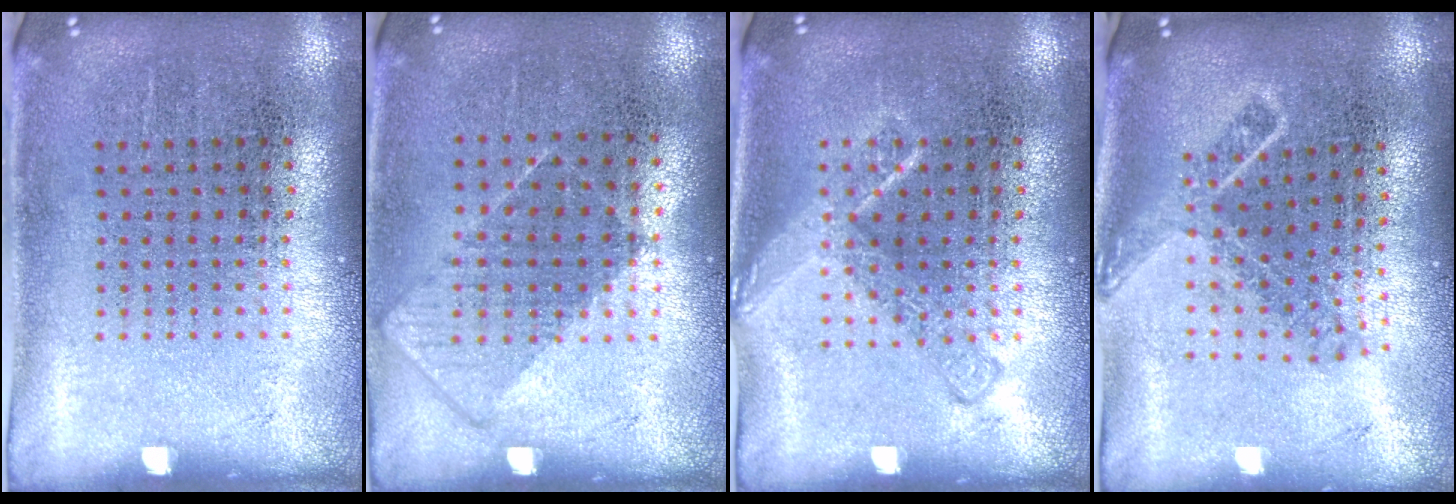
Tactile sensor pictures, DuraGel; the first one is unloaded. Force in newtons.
{"total": 0.9, "press": 0.7, "slide": 0.5}
{"total": 1.5, "press": 1.5, "slide": 0.2}
{"total": 1.7, "press": 1.2, "slide": 1.2}